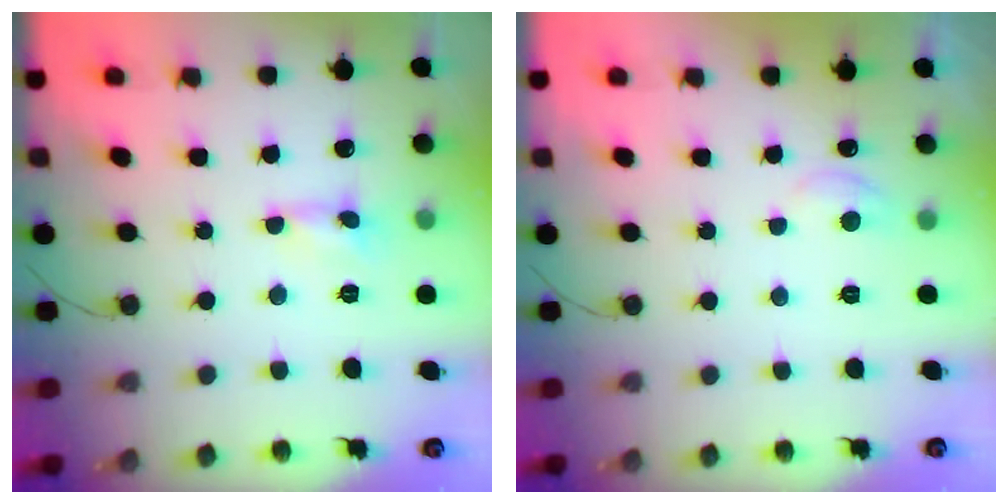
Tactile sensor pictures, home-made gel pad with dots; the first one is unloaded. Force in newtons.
{"total": 6.3, "press": 6.2, "slide": 0.7}